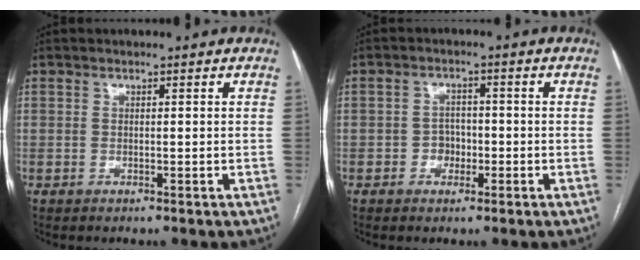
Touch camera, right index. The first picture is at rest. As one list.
[{"total": 2.8, "force": [-1.0, 2.3, 1.3], "torque": [-0.011, 0.009, -0.015]}]